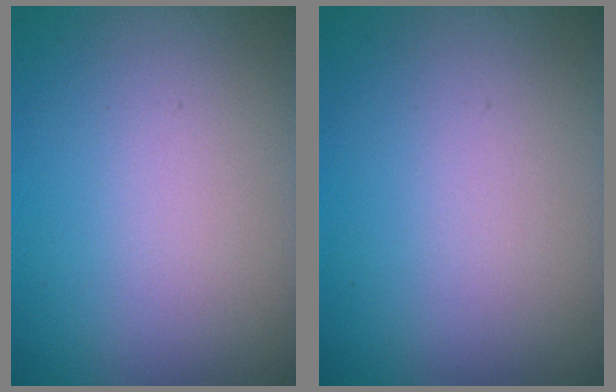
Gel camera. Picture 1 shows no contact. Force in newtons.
{"total": 0.0}